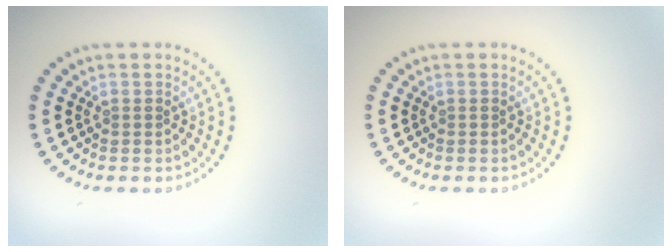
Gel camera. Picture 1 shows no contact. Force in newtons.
{"total": 0.0}